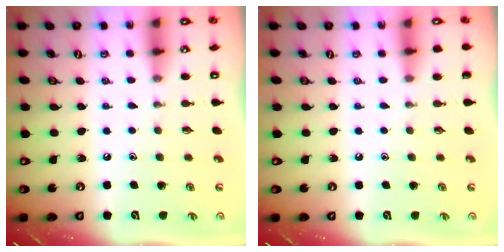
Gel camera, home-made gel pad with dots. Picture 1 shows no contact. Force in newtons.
{"total": 0.0}